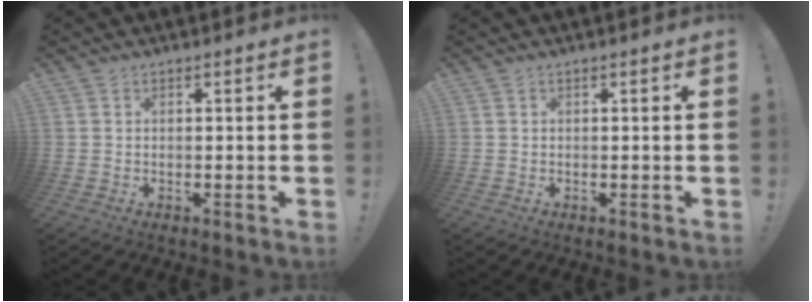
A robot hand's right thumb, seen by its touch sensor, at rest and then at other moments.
{"total": 0.0}